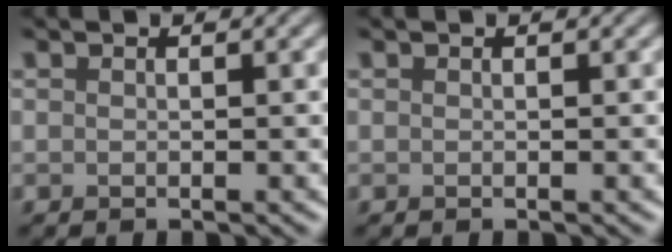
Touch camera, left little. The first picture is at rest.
{"total": 0.0}